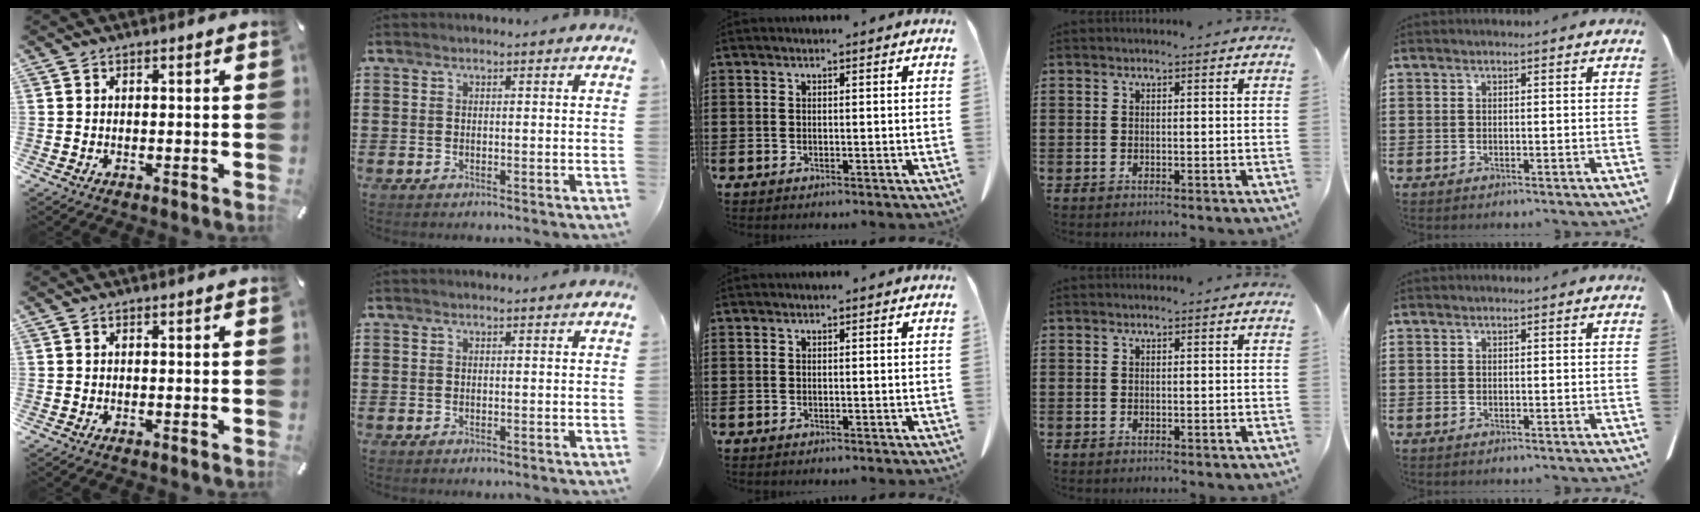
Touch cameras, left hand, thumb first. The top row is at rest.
{}